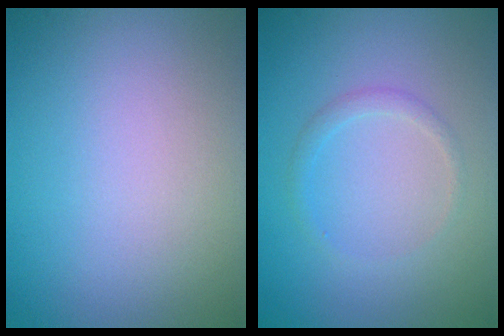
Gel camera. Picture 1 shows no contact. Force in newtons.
{"total": 1.1, "press": 1.1, "slide": 0.0}